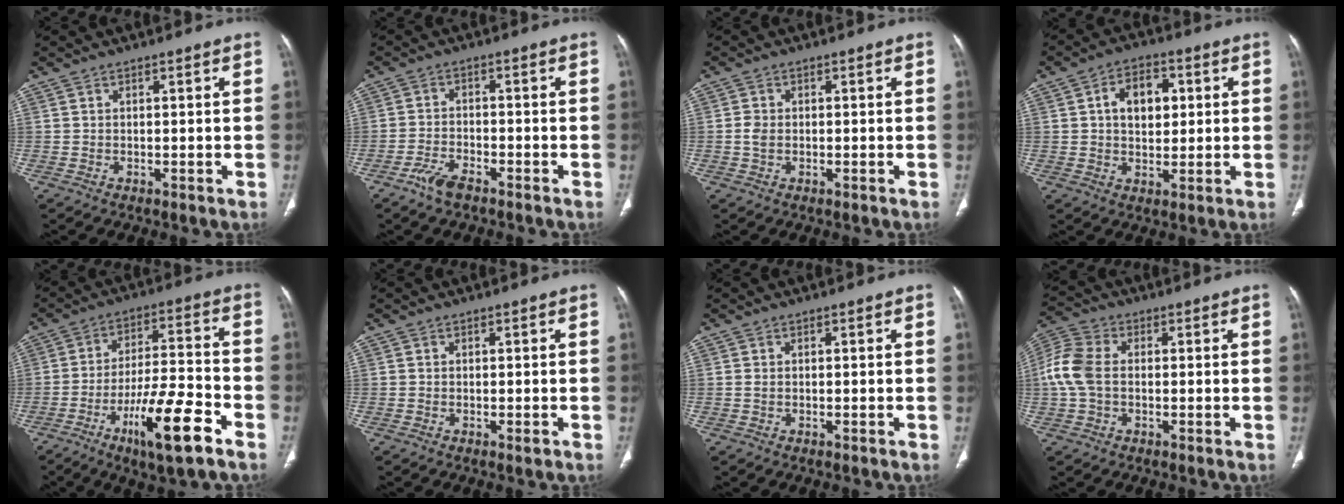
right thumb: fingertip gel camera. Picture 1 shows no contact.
{"total": 4.1, "force": [-3.1, 1.5, 2.3], "torque": [-0.051, 0.018, -0.058]}
{"total": 2.0, "force": [-0.2, 1.4, 1.4], "torque": [-0.031, 0.003, -0.006]}
{"total": 8.6, "force": [1.8, 5.6, 6.2], "torque": [-0.072, 0.004, 0.026]}
{"total": 15.1, "force": [-8.0, 3.0, 12.5], "torque": [-0.218, 0.041, -0.131]}
{"total": 0.8, "force": [-0.4, 0.2, 0.6], "torque": [-0.009, -0.001, -0.008]}
{"total": 0.6, "force": [-0.1, 0.3, 0.5], "torque": [-0.016, -0.001, -0.002]}
{"total": 8.3, "force": [0.0, 5.6, 6.1], "torque": [-0.148, 0.022, -0.006]}